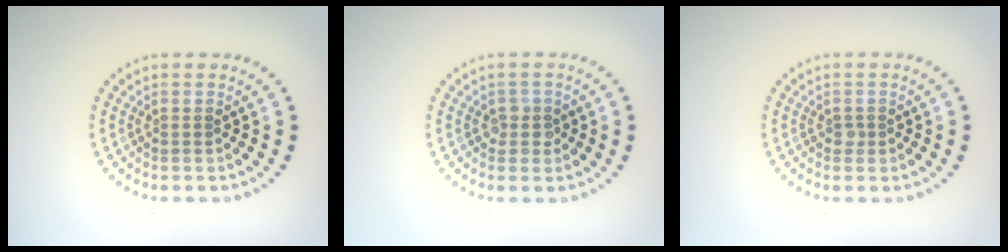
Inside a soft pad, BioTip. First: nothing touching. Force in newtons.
{"total": 1.4, "press": 1.2, "slide": 0.7}
{"total": 0.7, "press": 0.5, "slide": 0.5}